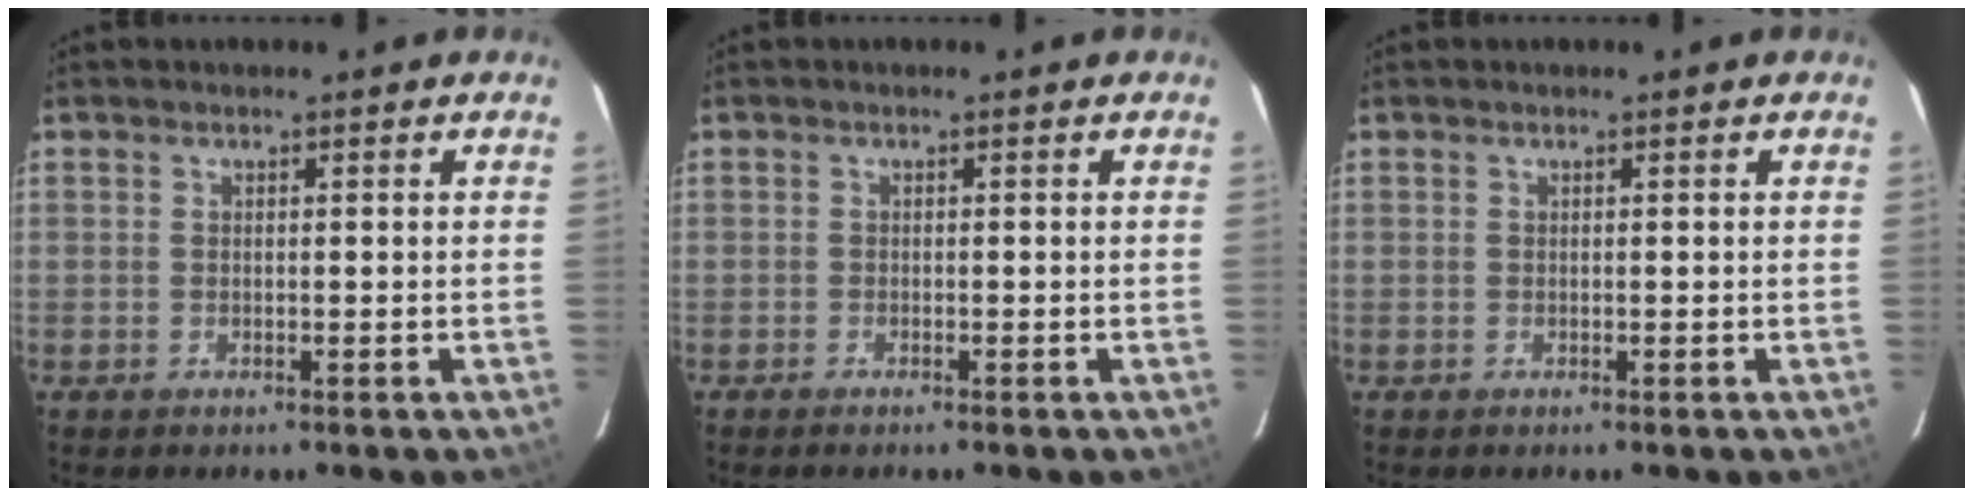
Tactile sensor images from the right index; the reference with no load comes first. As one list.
[{"total": 0.7, "force": [-0.6, 0.1, 0.3], "torque": [-0.006, -0.002, -0.013]}, {"total": 0.0}]